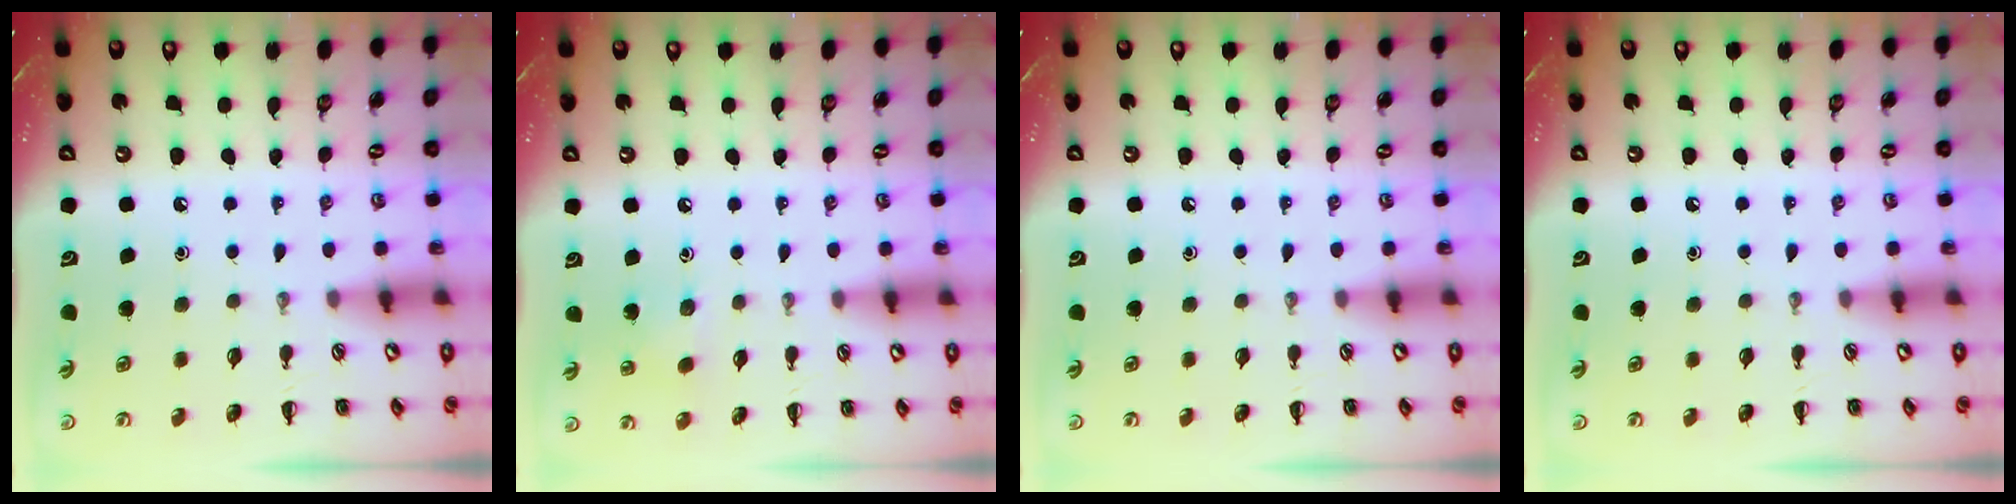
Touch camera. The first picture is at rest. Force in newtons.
{"total": 5.6, "press": 5.4, "slide": 1.4}
{"total": 0.0}
{"total": 0.0}